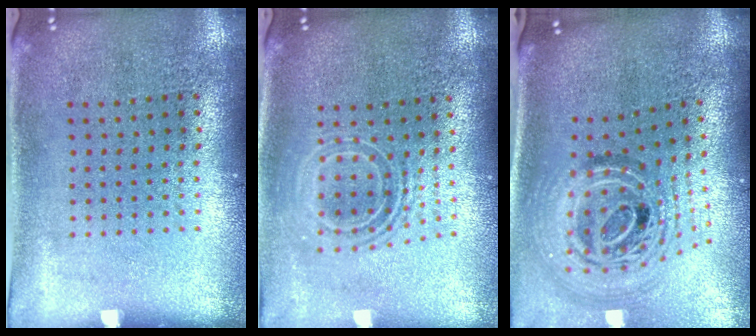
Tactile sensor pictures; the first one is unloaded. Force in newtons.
{"total": 1.6, "press": 1.3, "slide": 1.0}
{"total": 2.1, "press": 1.7, "slide": 1.3}